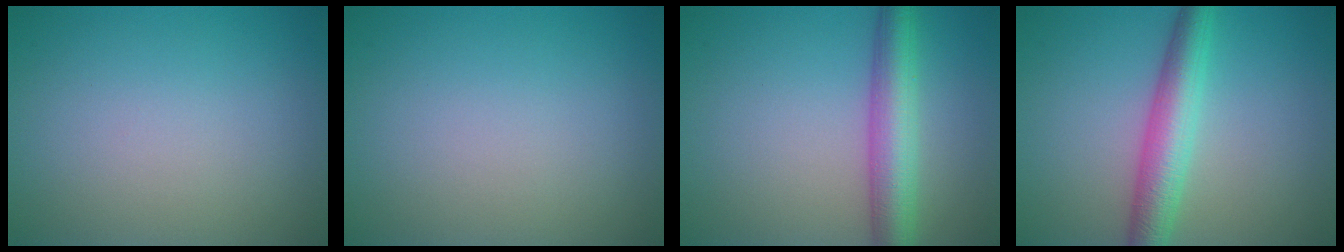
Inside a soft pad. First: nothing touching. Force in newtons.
{"total": 0.0}
{"total": 5.4, "press": 5.4, "slide": 0.2}
{"total": 4.9, "press": 4.9, "slide": 0.1}